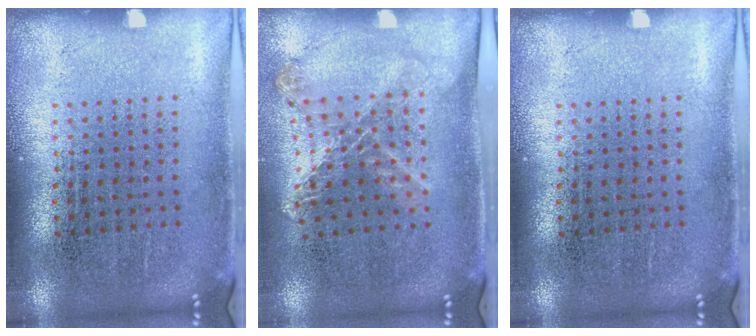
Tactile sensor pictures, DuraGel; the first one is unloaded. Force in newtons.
{"total": 1.1, "press": 1.1, "slide": 0.3}
{"total": 0.0}